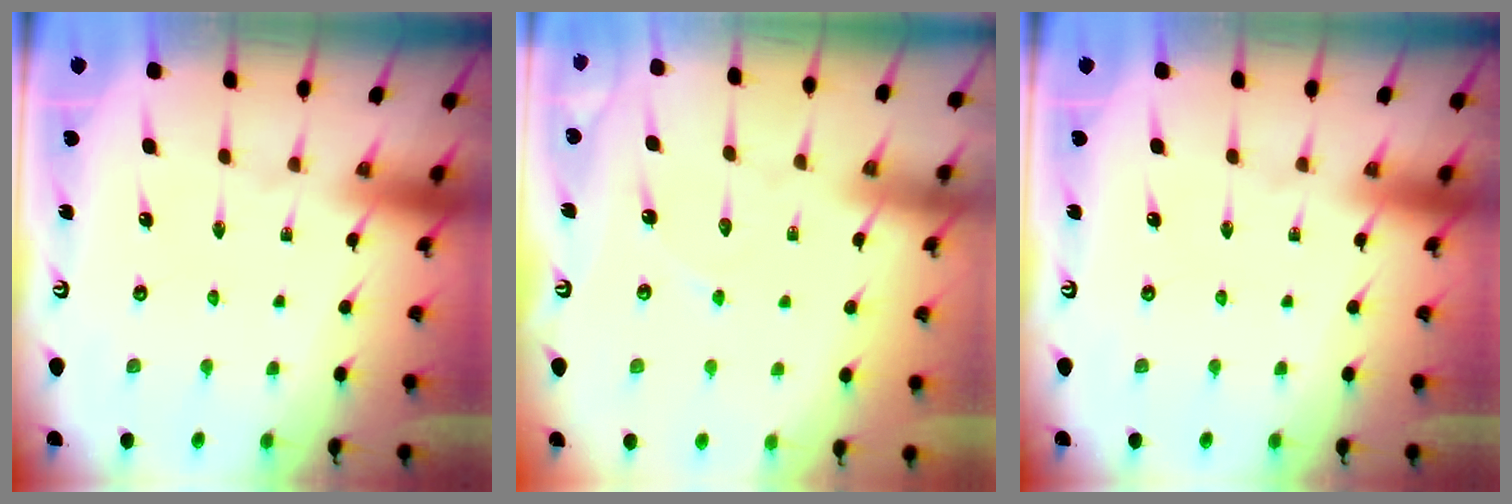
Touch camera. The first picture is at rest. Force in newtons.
{"total": 3.5, "press": 3.5, "slide": 0.1}
{"total": 0.0}